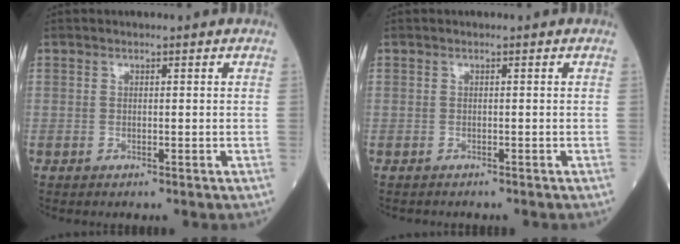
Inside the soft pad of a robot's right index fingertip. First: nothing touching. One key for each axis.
{"total": 1.1, "fx": -1.0, "fy": 0.4, "fz": 0.0, "tx": -0.006, "ty": 0.000, "tz": -0.016}